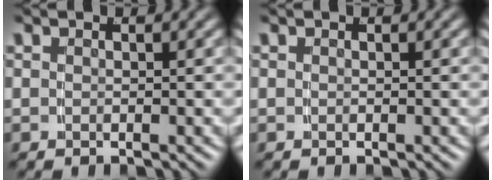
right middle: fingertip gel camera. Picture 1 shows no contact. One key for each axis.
{"total": 0.0}